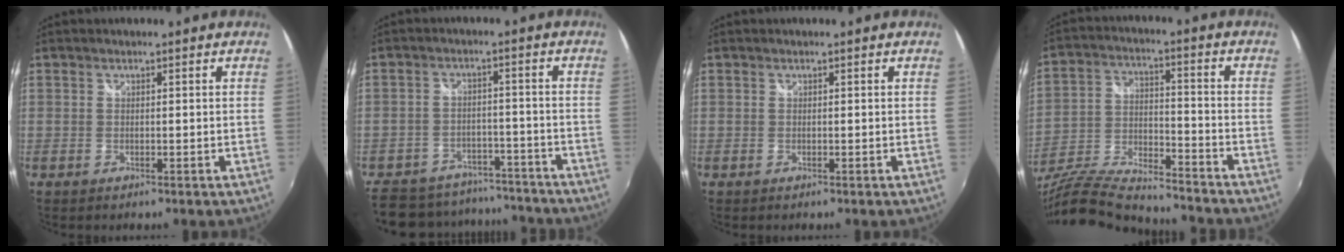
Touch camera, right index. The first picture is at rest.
{"total": 17.4, "force": [-14.5, 8.2, 4.8], "torque": [-0.125, 0.032, -0.189]}
{"total": 0.0}
{"total": 19.8, "force": [-17.0, 3.7, 9.5], "torque": [-0.194, -0.031, -0.288]}